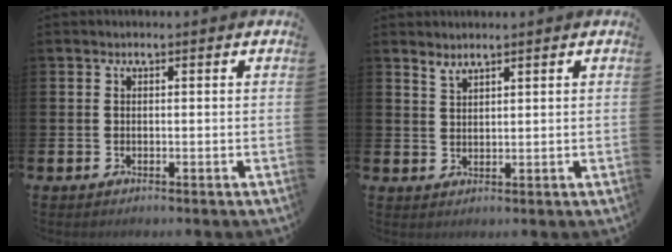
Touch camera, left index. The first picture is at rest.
{"total": 2.0, "force": [1.9, 0.3, 0.2], "torque": [0.008, -0.011, 0.033]}